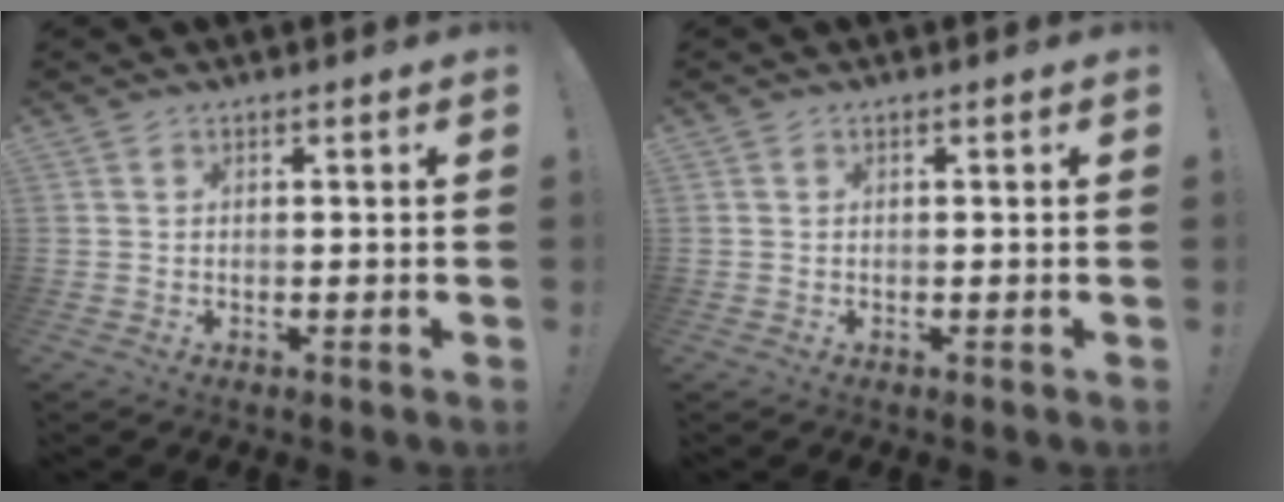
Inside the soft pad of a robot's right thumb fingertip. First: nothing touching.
{"total": 0.0}